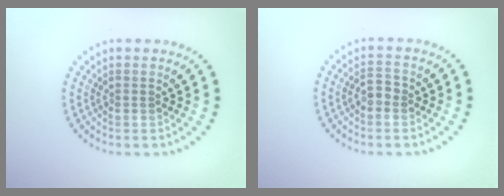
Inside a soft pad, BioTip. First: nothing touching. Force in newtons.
{"total": 1.5, "press": 1.5, "slide": 0.3}